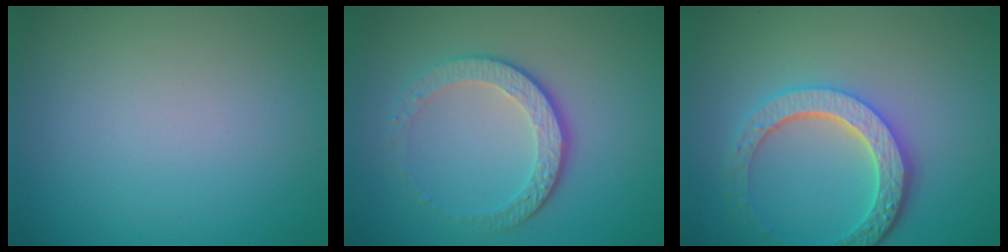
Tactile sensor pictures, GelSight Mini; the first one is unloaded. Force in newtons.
{"total": 4.1, "press": 3.0, "slide": 2.8}
{"total": 5.4, "press": 4.3, "slide": 3.4}